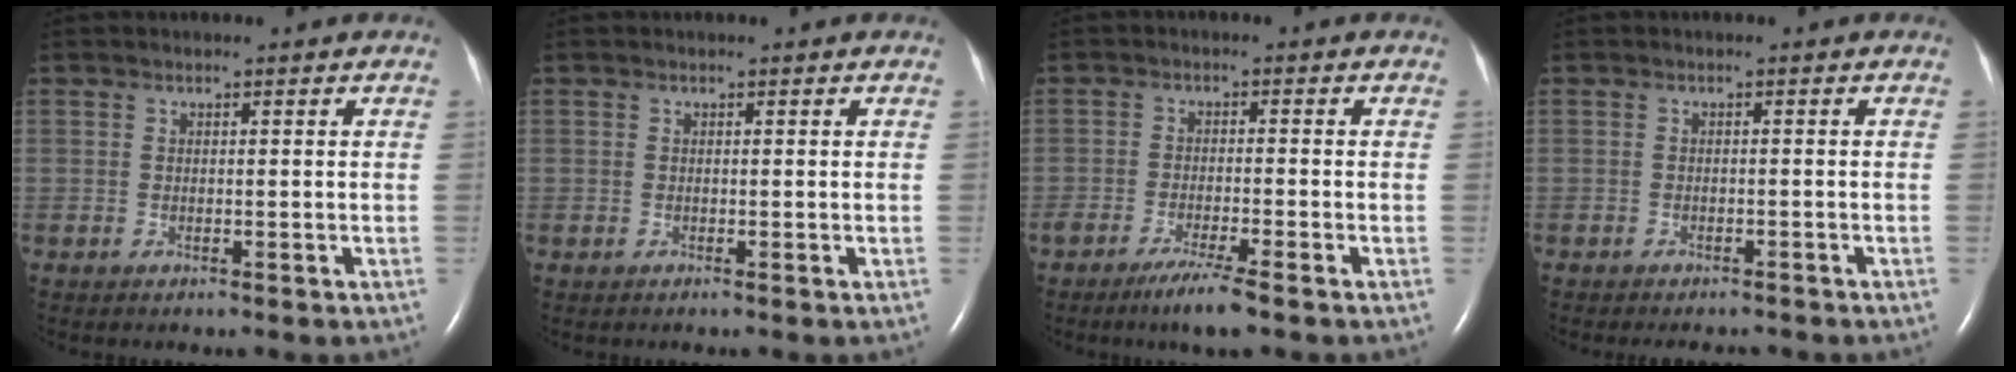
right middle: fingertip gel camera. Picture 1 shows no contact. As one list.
[{"total": 0.0}, {"total": 5.1, "force": [-3.6, 0.0, 3.7], "torque": [-0.071, -0.013, -0.064]}, {"total": 6.1, "force": [-5.4, 2.0, 2.2], "torque": [-0.026, -0.003, -0.062]}]